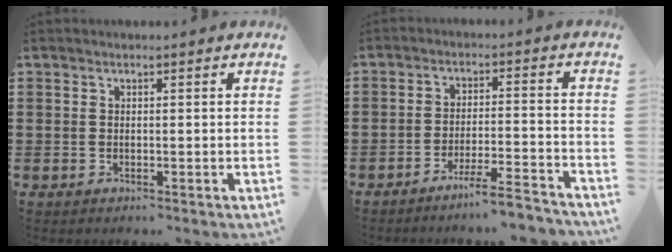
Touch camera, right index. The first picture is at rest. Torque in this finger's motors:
{"motor_torque": [1.19, 0.94, -0.02, -0.01]}